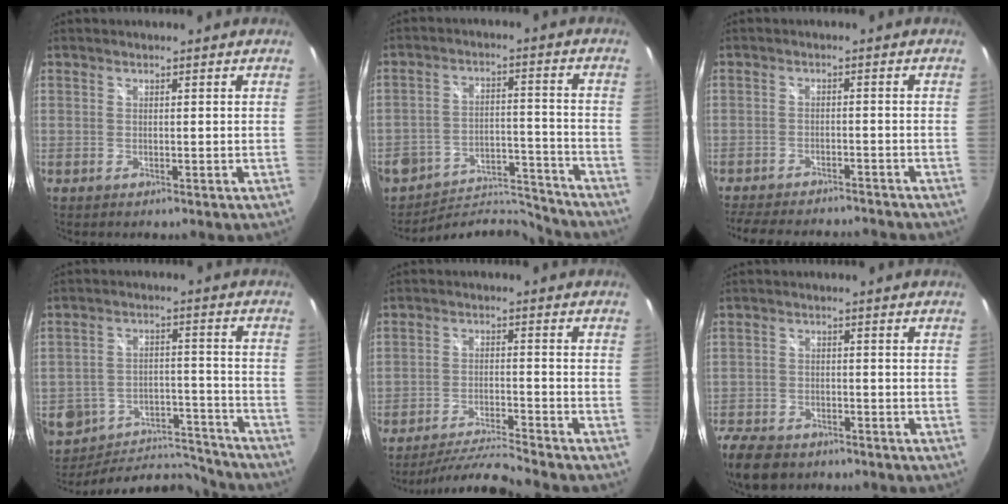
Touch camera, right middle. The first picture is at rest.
{"total": 11.8, "force": [-11.2, 3.8, 0.5], "torque": [-0.019, 0.023, -0.166]}
{"total": 13.8, "force": [-12.2, 3.5, 5.4], "torque": [-0.123, -0.013, -0.180]}
{"total": 12.7, "force": [-10.9, 6.0, 2.7], "torque": [-0.060, 0.015, -0.141]}
{"total": 8.5, "force": [-8.1, -1.2, 2.3], "torque": [-0.067, 0.000, -0.146]}
{"total": 10.9, "force": [-8.0, 5.9, 4.5], "torque": [-0.141, -0.021, -0.142]}